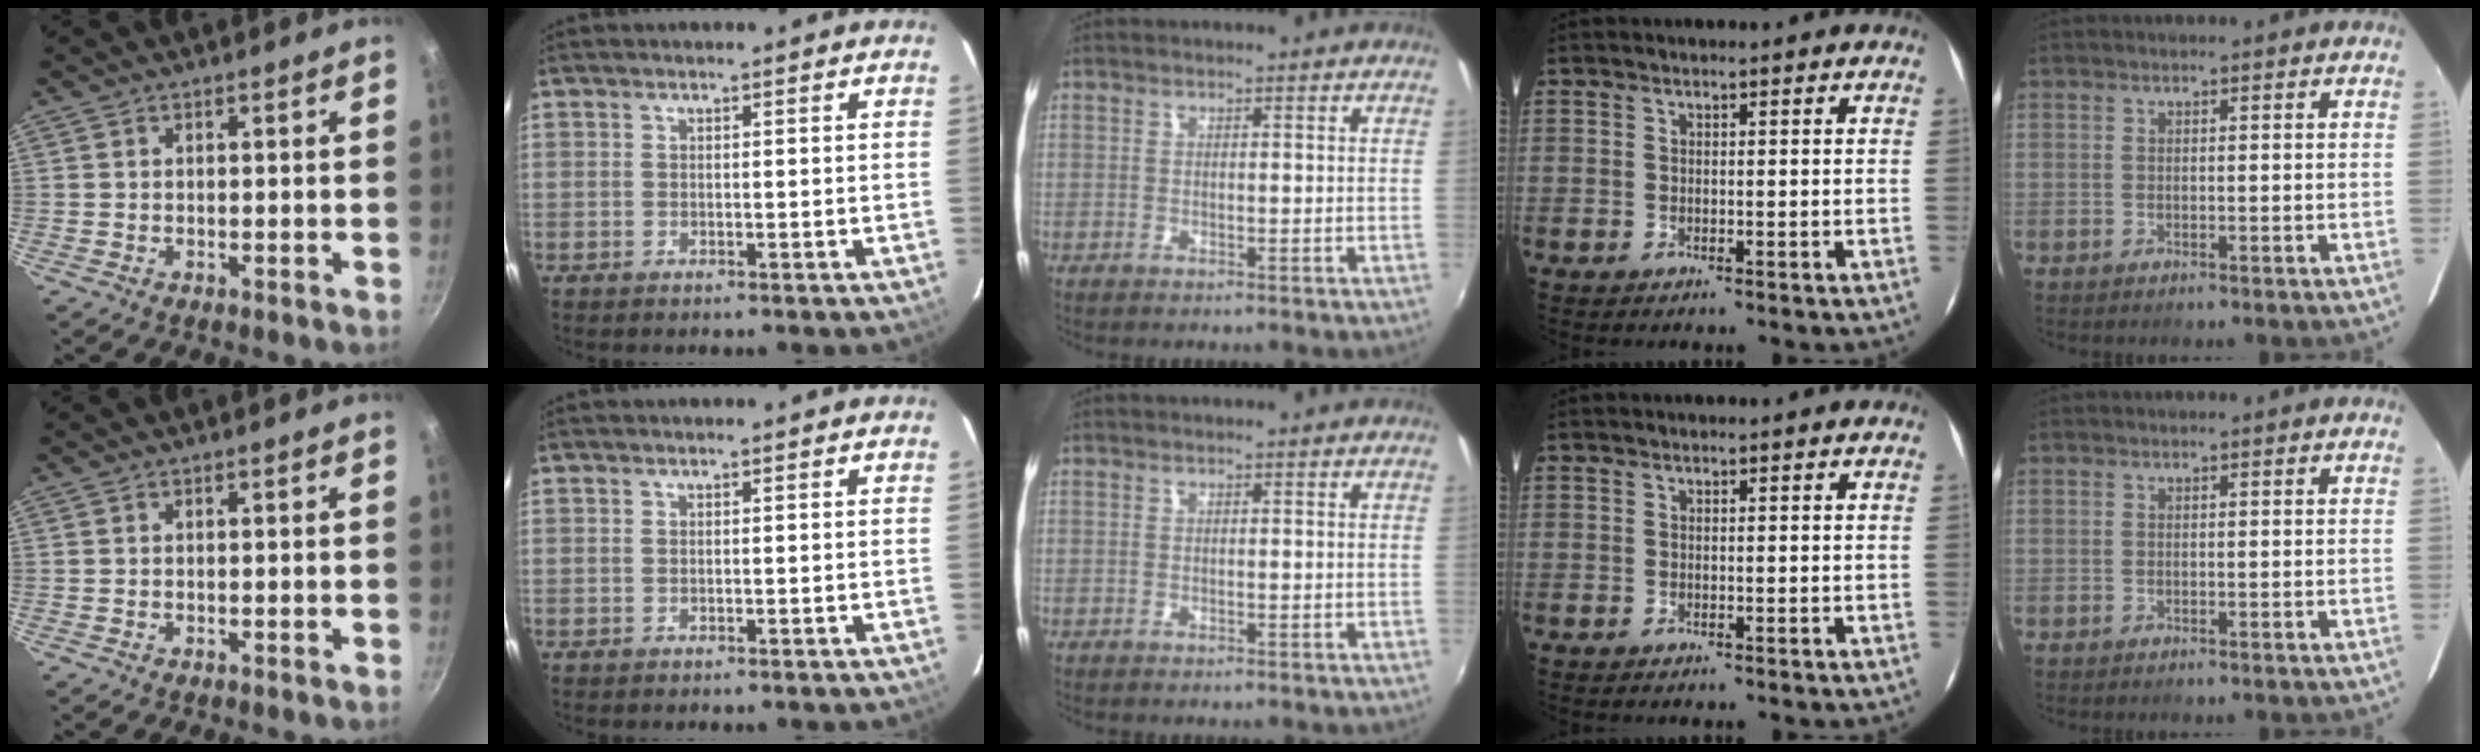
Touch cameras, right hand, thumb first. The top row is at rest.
{}